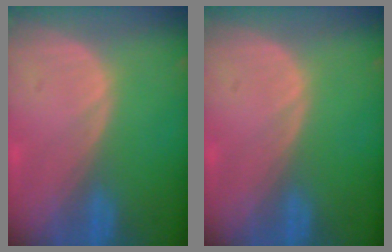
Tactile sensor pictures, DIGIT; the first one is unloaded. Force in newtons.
{"total": 0.0}